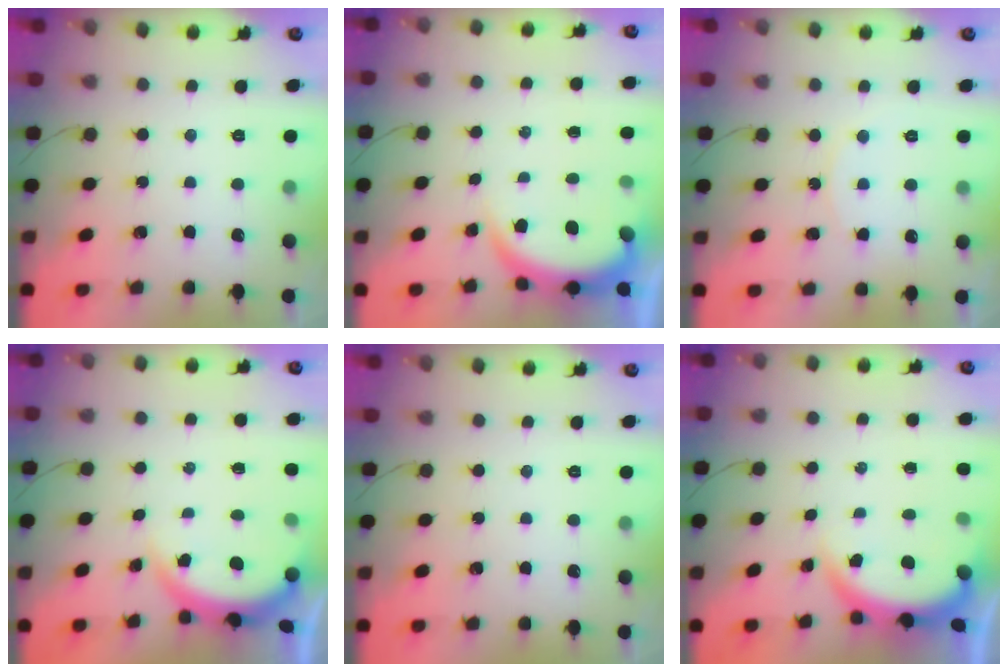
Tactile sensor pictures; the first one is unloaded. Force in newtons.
{"total": 5.1, "press": 5.0, "slide": 0.4}
{"total": 5.1, "press": 5.1, "slide": 0.4}
{"total": 3.9, "press": 3.6, "slide": 1.5}
{"total": 0.0}
{"total": 4.0, "press": 4.0, "slide": 0.2}